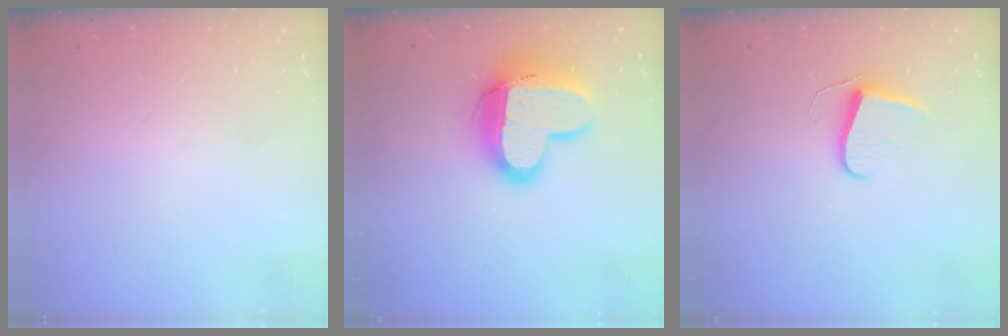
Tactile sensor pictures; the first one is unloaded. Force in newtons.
{"total": 15.3, "press": 15.2, "slide": 1.2}
{"total": 7.0, "press": 7.0, "slide": 0.6}